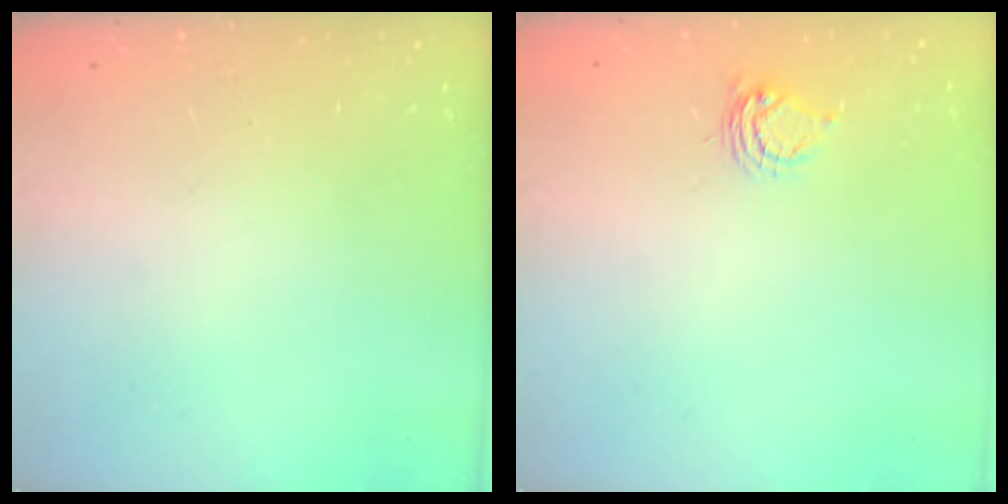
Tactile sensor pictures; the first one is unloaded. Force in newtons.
{"total": 4.9, "press": 4.8, "slide": 0.7}